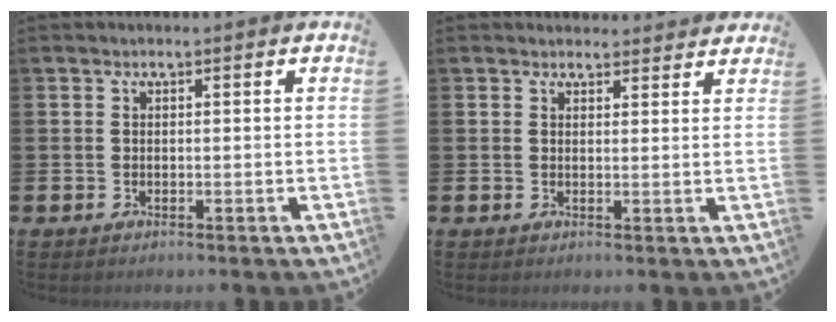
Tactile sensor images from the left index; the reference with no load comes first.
{"total": 2.2, "force": [2.1, 0.6, -0.1], "torque": [0.007, -0.010, 0.038]}